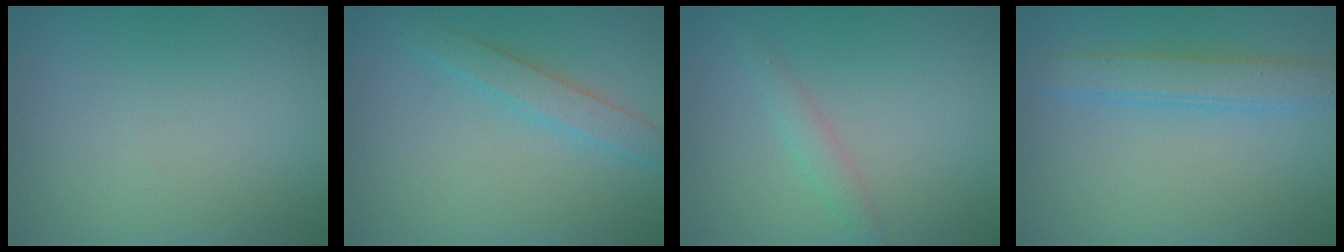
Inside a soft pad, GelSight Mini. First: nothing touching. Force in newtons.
{"total": 2.1, "press": 2.1, "slide": 0.1}
{"total": 1.4, "press": 1.4, "slide": 0.1}
{"total": 2.8, "press": 2.8, "slide": 0.0}